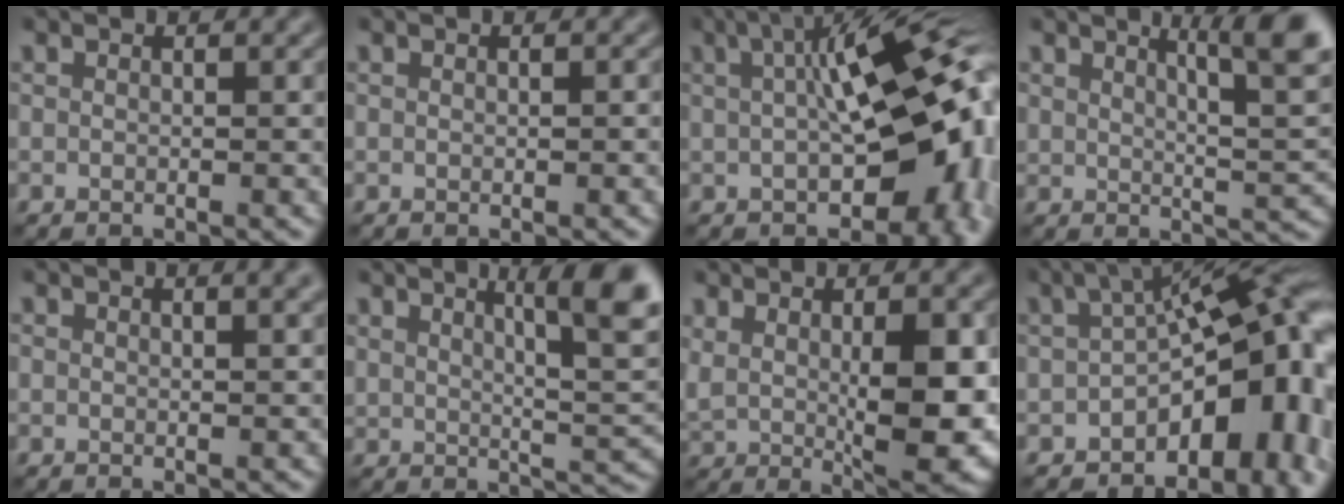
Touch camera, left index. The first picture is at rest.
{"total": 0.0}
{"total": 15.1, "force": [0.3, 7.2, 13.3], "torque": [-0.159, 0.004, 0.019]}
{"total": 6.3, "force": [3.5, 1.7, 4.9], "torque": [-0.058, 0.002, 0.059]}
{"total": 2.7, "force": [1.4, 1.1, 2.0], "torque": [-0.006, 0.004, 0.008]}
{"total": 7.7, "force": [3.9, 2.1, 6.3], "torque": [-0.074, 0.009, 0.063]}
{"total": 9.7, "force": [0.7, 3.5, 9.1], "torque": [-0.156, -0.022, 0.029]}
{"total": 13.7, "force": [-3.3, 7.0, 11.3], "torque": [-0.116, 0.009, -0.052]}